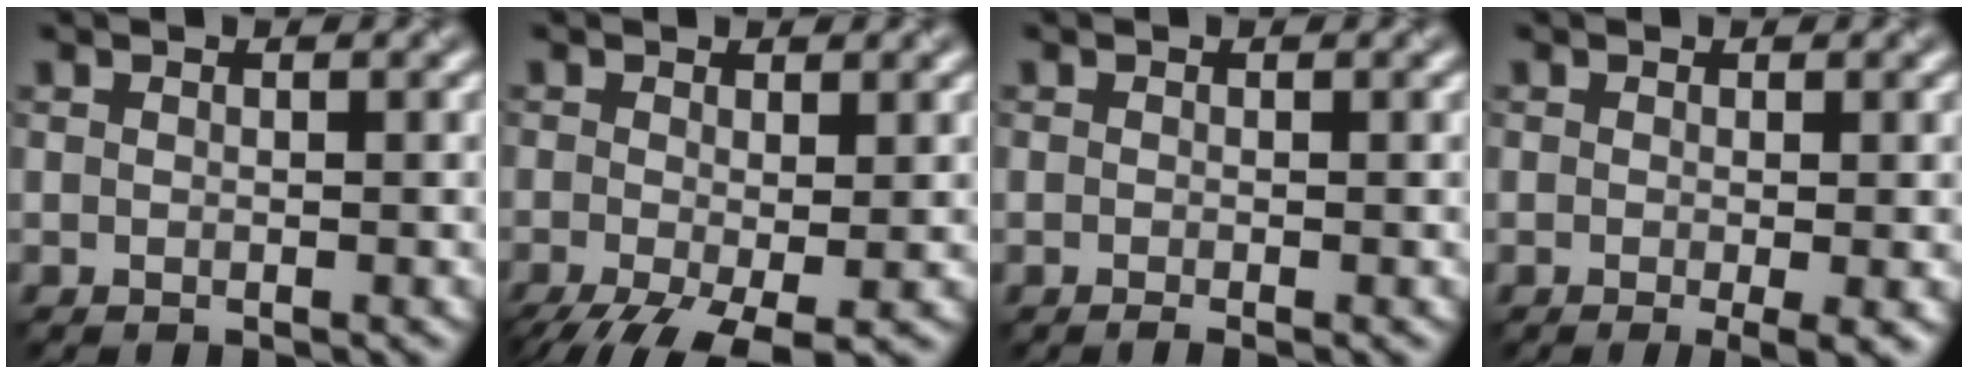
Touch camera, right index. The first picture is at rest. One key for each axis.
{"total": 6.8, "fx": -3.2, "fy": 2.4, "fz": 5.5, "tx": -0.116, "ty": -0.020, "tz": -0.052}
{"total": 0.7, "fx": -0.4, "fy": 0.1, "fz": 0.6, "tx": -0.010, "ty": -0.005, "tz": -0.007}
{"total": 2.2, "fx": -0.5, "fy": 0.2, "fz": 2.1, "tx": -0.032, "ty": -0.009, "tz": -0.007}